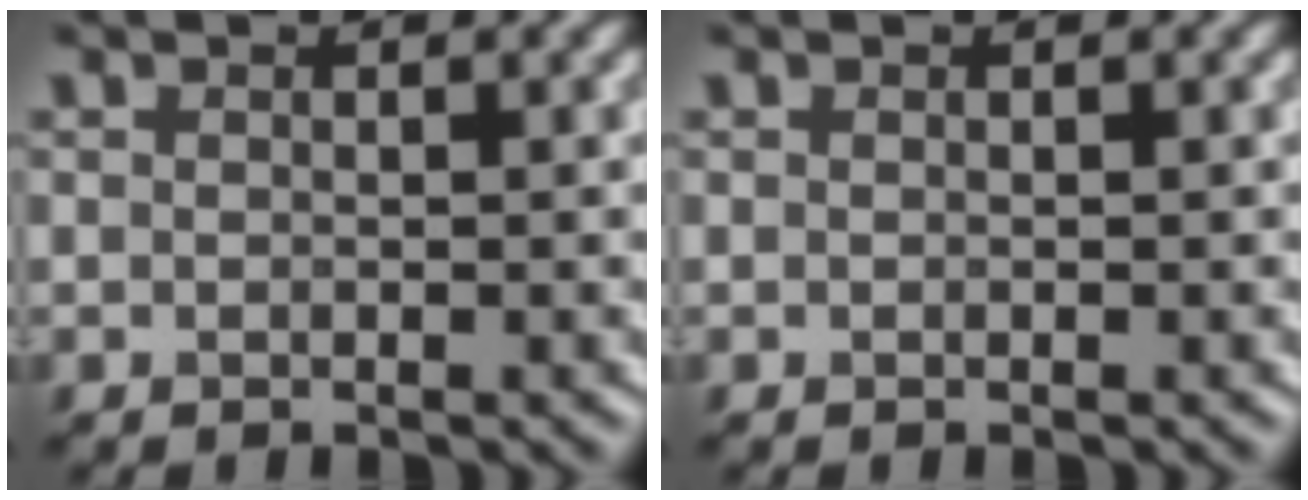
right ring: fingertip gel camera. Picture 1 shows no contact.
{"total": 0.0}